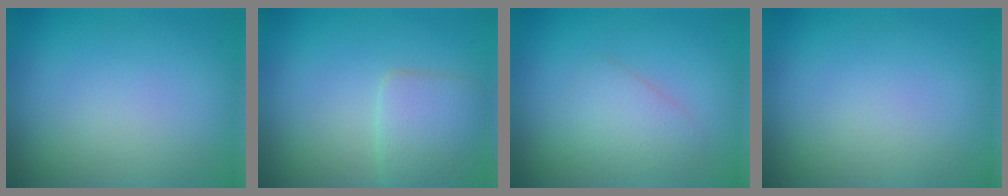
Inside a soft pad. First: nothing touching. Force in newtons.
{"total": 2.9, "press": 2.9, "slide": 0.0}
{"total": 2.3, "press": 2.3, "slide": 0.1}
{"total": 0.0}